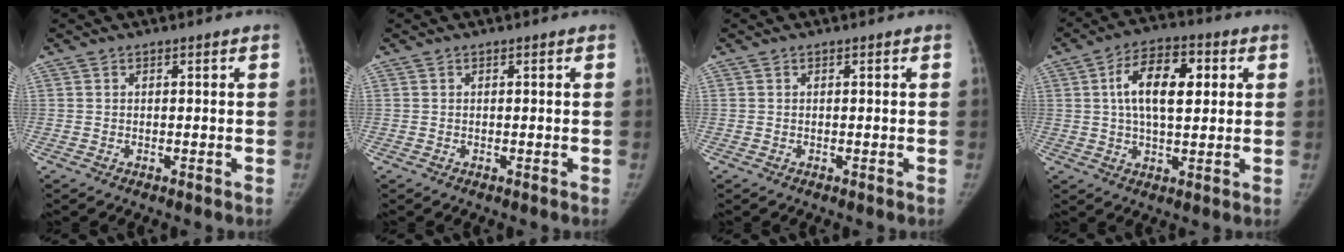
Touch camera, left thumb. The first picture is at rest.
{"total": 0.0}
{"total": 0.0}
{"total": 11.9, "force": [2.6, 6.1, 9.9], "torque": [-0.155, 0.009, 0.038]}